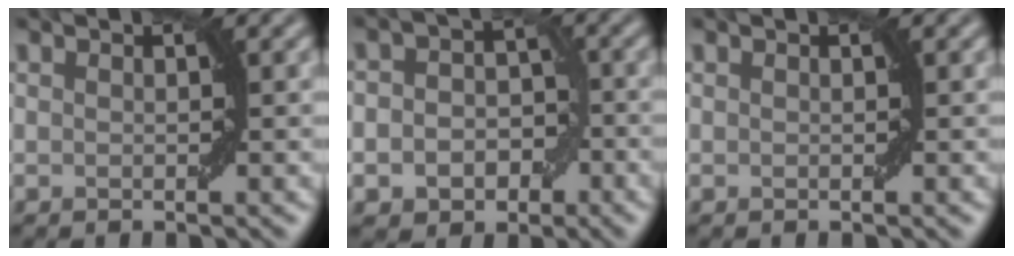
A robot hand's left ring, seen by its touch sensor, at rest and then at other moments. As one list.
[{"total": 6.0, "force": [-1.9, 4.9, 2.9], "torque": [-0.010, 0.002, -0.044]}, {"total": 0.0}]